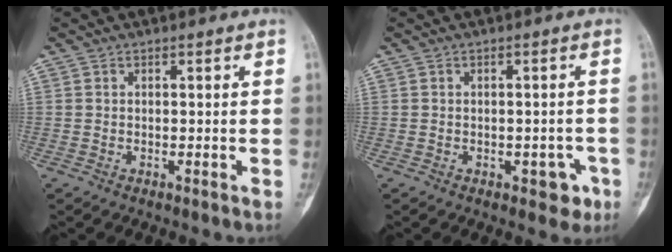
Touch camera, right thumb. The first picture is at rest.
{"total": 4.0, "force": [-1.8, 2.4, 2.7], "torque": [-0.008, 0.012, -0.018]}